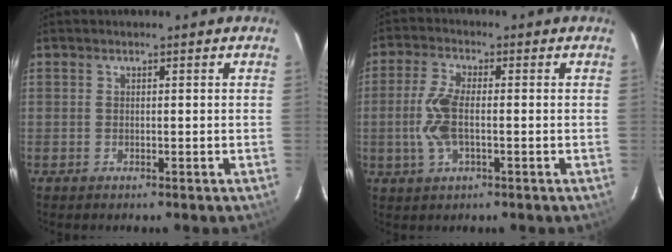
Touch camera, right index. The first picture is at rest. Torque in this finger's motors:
{"motor_torque": [1.04, -0.06, 0.70, 0.18]}